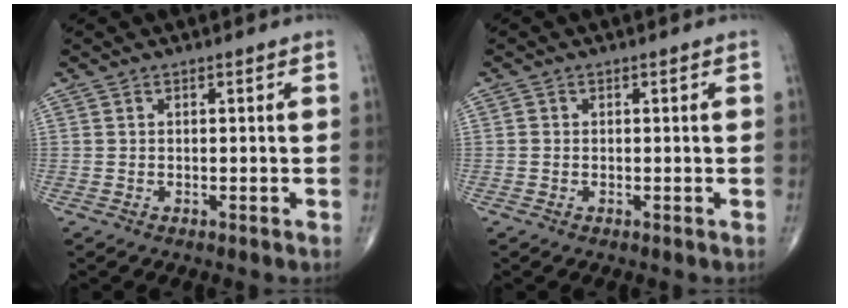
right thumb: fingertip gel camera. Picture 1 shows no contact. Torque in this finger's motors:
{"motor_torque": [-0.19, 0.11, -0.08, -0.08, 0.00]}